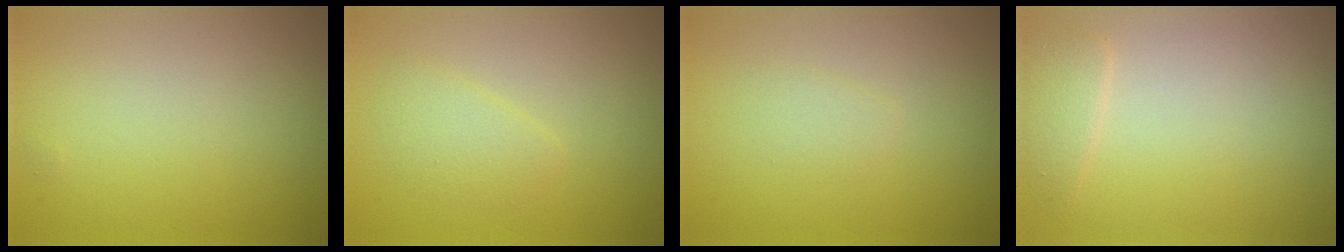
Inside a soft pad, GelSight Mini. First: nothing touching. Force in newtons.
{"total": 1.8, "press": 1.8, "slide": 0.1}
{"total": 0.9, "press": 0.9, "slide": 0.0}
{"total": 1.5, "press": 1.4, "slide": 0.1}